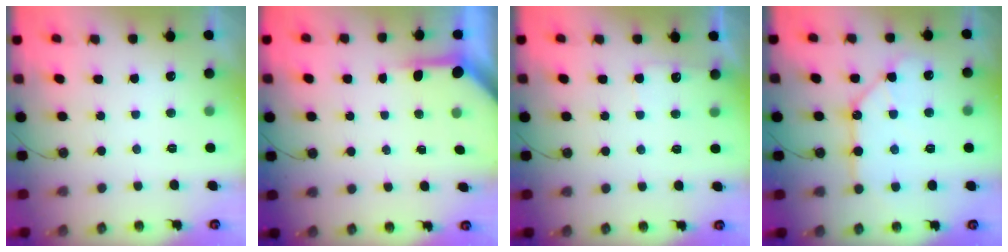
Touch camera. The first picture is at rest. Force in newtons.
{"total": 4.0, "press": 4.0, "slide": 0.3}
{"total": 4.8, "press": 4.7, "slide": 0.6}
{"total": 9.9, "press": 9.9, "slide": 1.1}